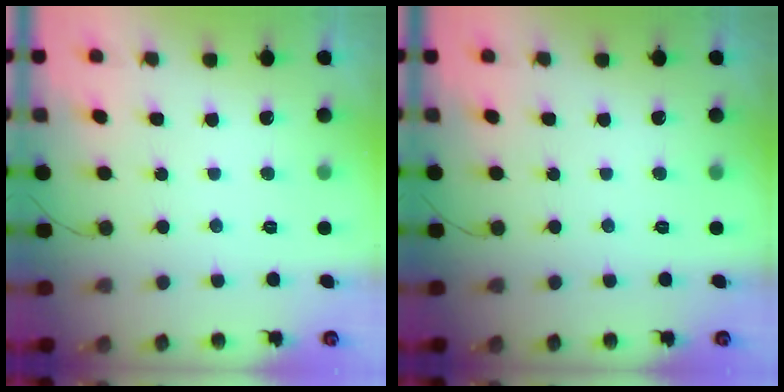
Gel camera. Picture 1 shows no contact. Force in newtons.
{"total": 0.0}